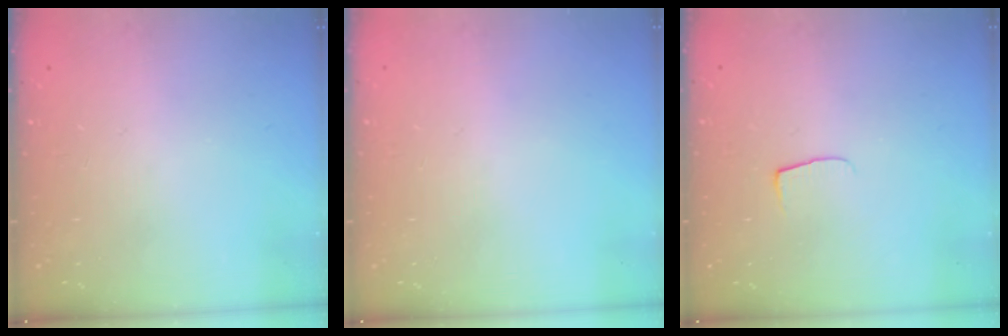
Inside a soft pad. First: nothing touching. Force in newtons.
{"total": 0.6, "press": 0.6, "slide": 0.2}
{"total": 4.2, "press": 4.1, "slide": 0.5}